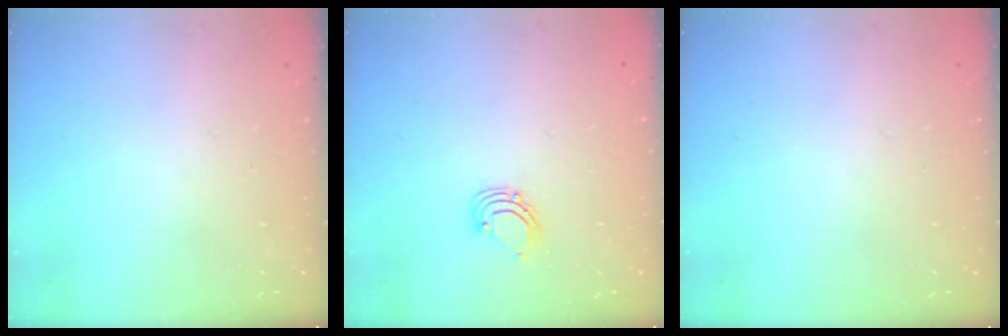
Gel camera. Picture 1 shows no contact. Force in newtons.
{"total": 2.9, "press": 2.9, "slide": 0.2}
{"total": 0.0}